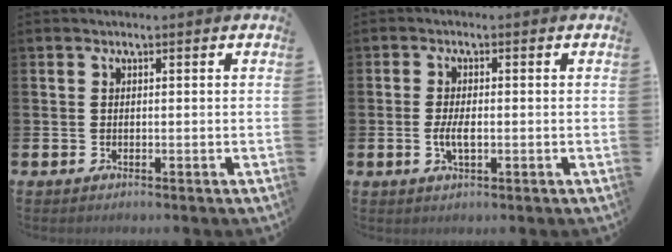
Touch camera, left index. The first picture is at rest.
{"total": 3.1, "force": [-0.4, 1.3, 2.8], "torque": [-0.046, -0.001, -0.010]}